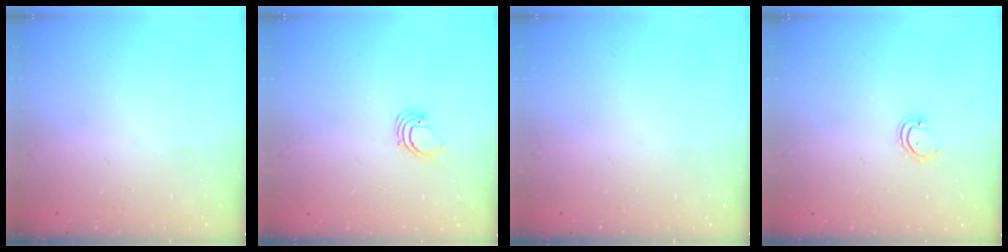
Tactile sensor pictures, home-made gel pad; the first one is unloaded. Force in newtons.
{"total": 2.2, "press": 2.2, "slide": 0.2}
{"total": 0.0}
{"total": 2.8, "press": 2.8, "slide": 0.3}